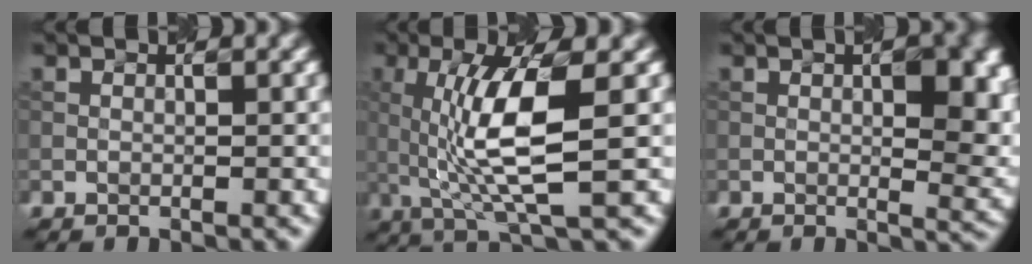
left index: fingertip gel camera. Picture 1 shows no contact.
{"total": 7.1, "force": [0.2, 1.5, 7.0], "torque": [-0.131, 0.000, 0.019]}
{"total": 7.7, "force": [1.5, 2.9, 7.0], "torque": [-0.057, 0.009, 0.028]}